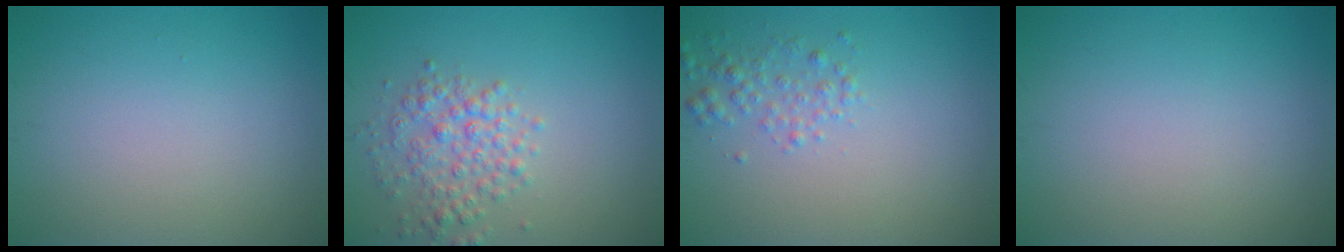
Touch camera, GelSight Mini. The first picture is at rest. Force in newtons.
{"total": 3.3, "press": 3.3, "slide": 0.1}
{"total": 1.8, "press": 1.8, "slide": 0.1}
{"total": 0.0}